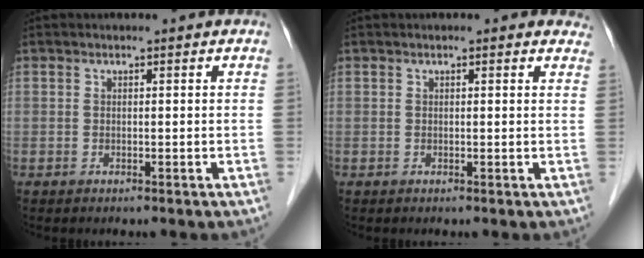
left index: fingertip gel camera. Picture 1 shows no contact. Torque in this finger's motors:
{"motor_torque": [0.43, -0.66, -0.20, -0.01]}